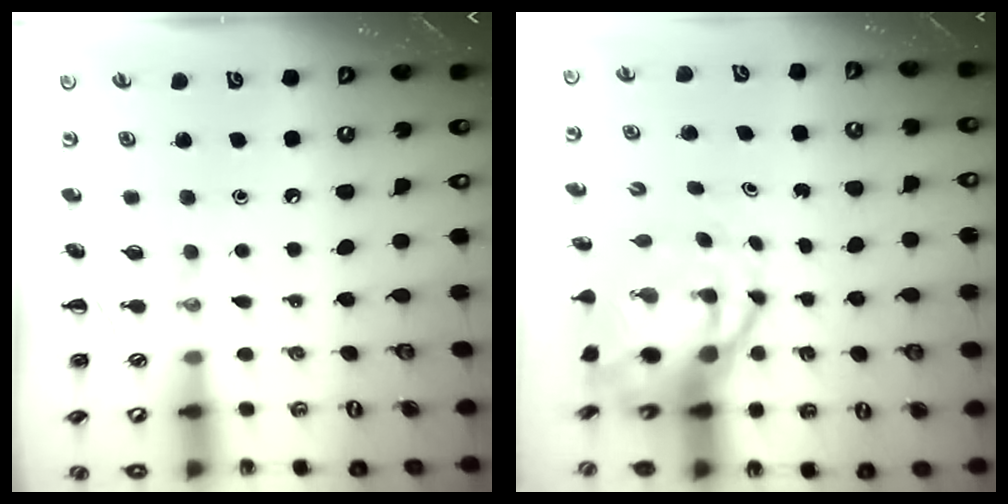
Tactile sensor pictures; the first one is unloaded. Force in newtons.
{"total": 8.0, "press": 7.7, "slide": 2.1}